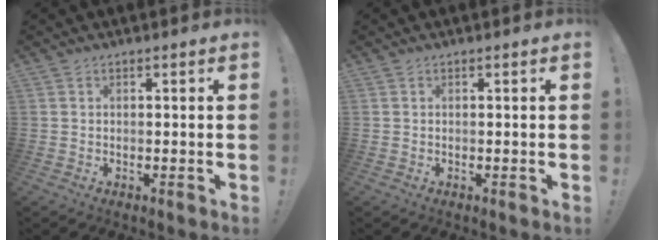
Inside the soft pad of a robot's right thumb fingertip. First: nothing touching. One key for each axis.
{"total": 0.0}